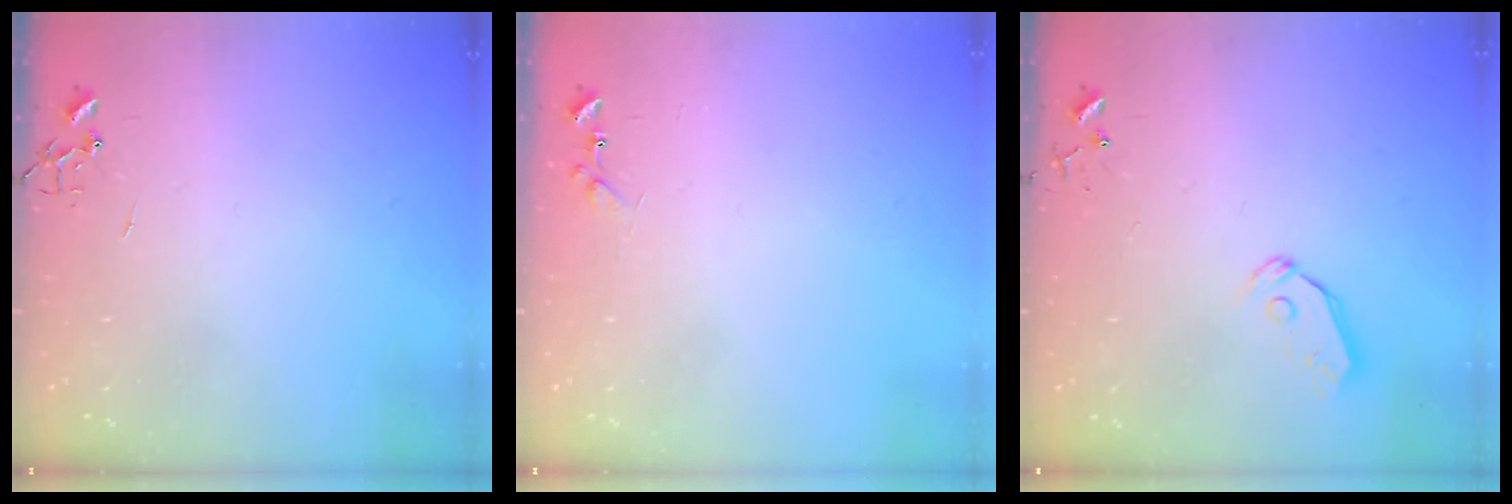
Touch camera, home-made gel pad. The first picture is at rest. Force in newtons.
{"total": 7.1, "press": 7.0, "slide": 0.5}
{"total": 5.3, "press": 5.3, "slide": 0.2}